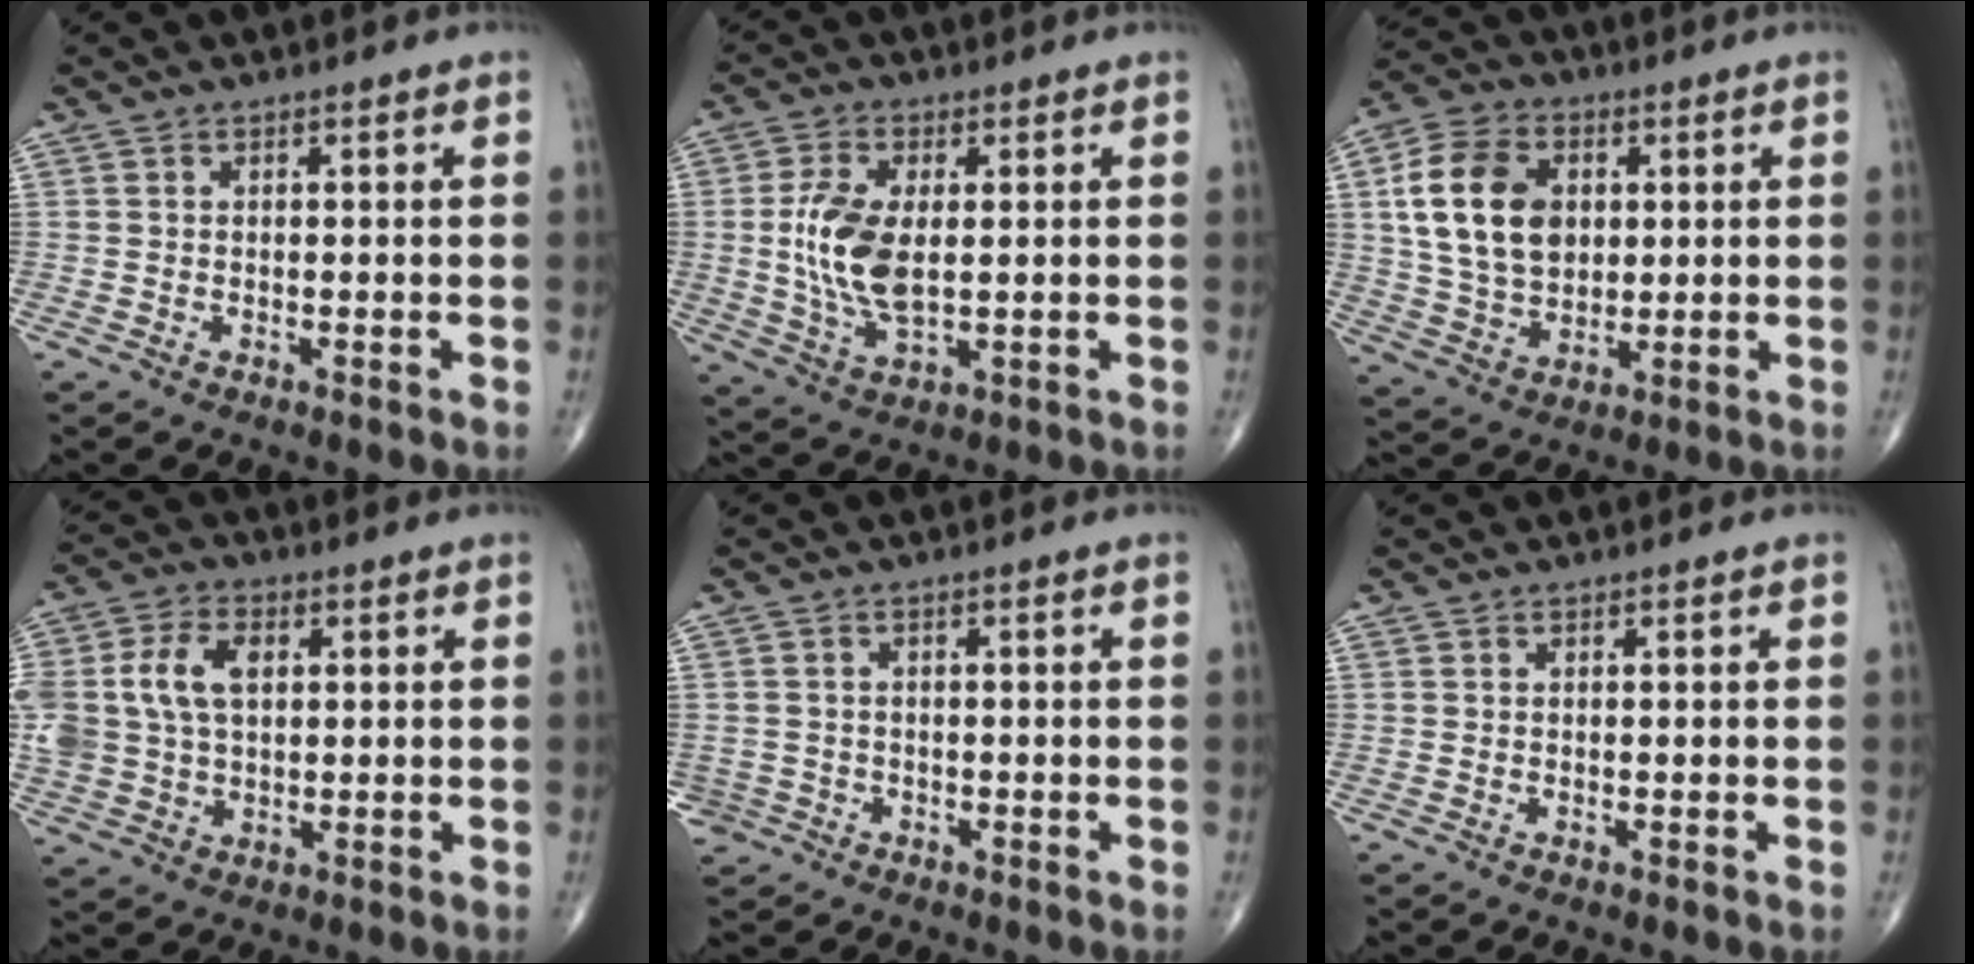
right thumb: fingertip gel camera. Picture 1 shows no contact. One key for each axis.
{"total": 10.5, "fx": 0.6, "fy": 5.3, "fz": 9.0, "tx": -0.190, "ty": -0.010, "tz": 0.016}
{"total": 15.3, "fx": 3.1, "fy": 10.8, "fz": 10.5, "tx": -0.172, "ty": 0.000, "tz": 0.058}
{"total": 13.3, "fx": 2.5, "fy": 9.1, "fz": 9.3, "tx": -0.202, "ty": 0.007, "tz": 0.050}
{"total": 2.5, "fx": -1.0, "fy": 2.2, "fz": -0.4, "tx": 0.019, "ty": 0.011, "tz": -0.021}
{"total": 0.0}